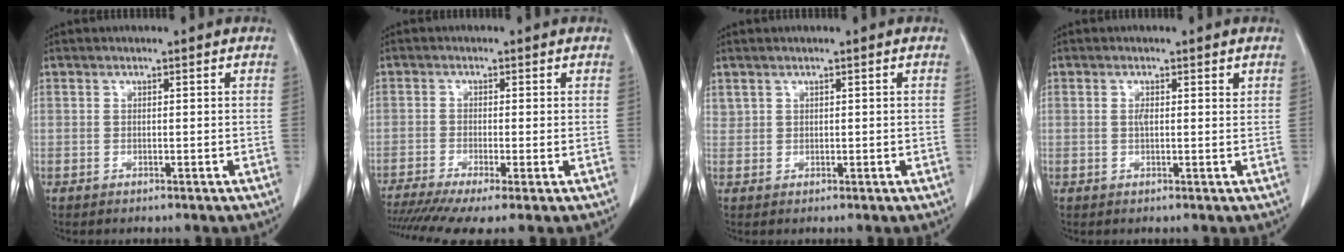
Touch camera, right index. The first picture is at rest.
{"total": 9.8, "force": [-6.8, 1.2, 6.9], "torque": [-0.123, -0.013, -0.113]}
{"total": 1.1, "force": [0.8, 0.7, 0.2], "torque": [0.000, 0.006, 0.021]}
{"total": 1.8, "force": [0.6, 0.6, 1.5], "torque": [-0.030, 0.004, 0.009]}